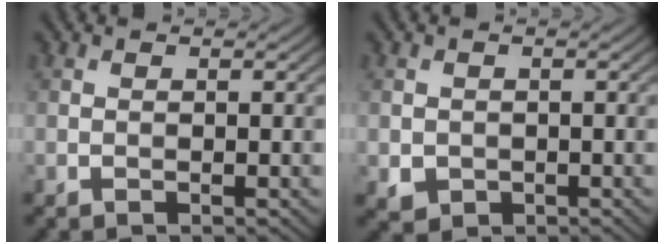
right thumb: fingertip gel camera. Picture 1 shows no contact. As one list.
[{"total": 2.1, "force": [-0.5, 1.9, 0.6], "torque": [-0.017, -0.012, -0.009]}]